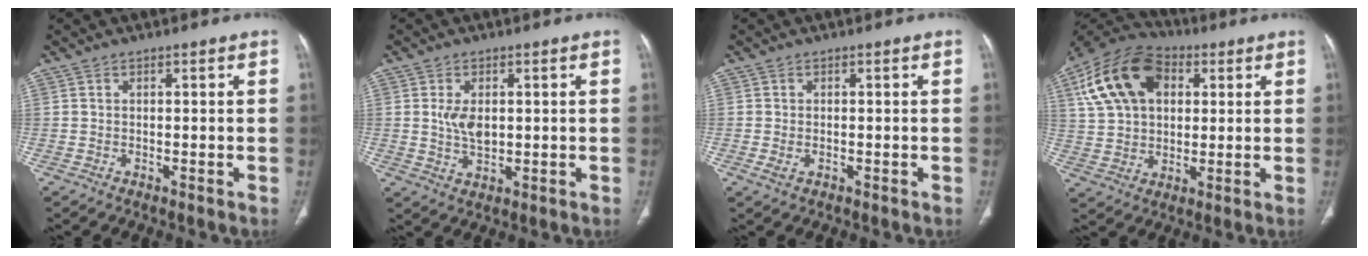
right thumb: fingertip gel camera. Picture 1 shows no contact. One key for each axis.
{"total": 5.0, "fx": 0.6, "fy": 3.0, "fz": 4.0, "tx": -0.073, "ty": -0.008, "tz": 0.018}
{"total": 1.8, "fx": -0.5, "fy": 1.1, "fz": 1.3, "tx": -0.033, "ty": 0.004, "tz": -0.005}
{"total": 18.5, "fx": 5.8, "fy": 12.4, "fz": 12.4, "tx": -0.222, "ty": 0.013, "tz": 0.099}